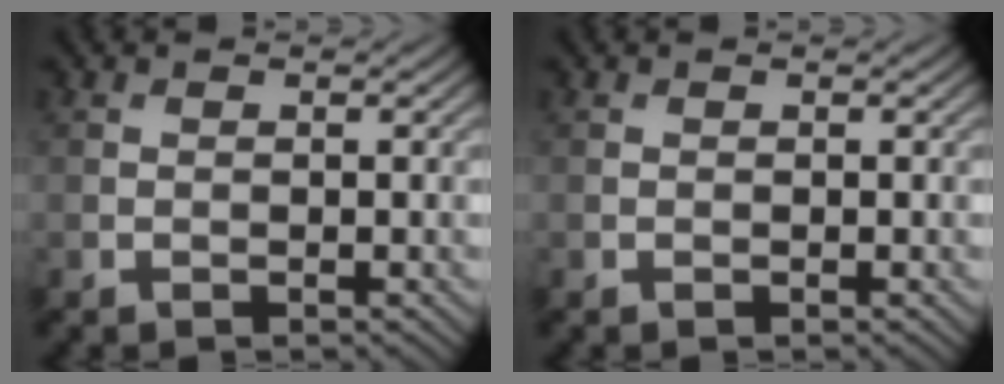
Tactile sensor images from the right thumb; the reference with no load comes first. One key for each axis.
{"total": 0.0}